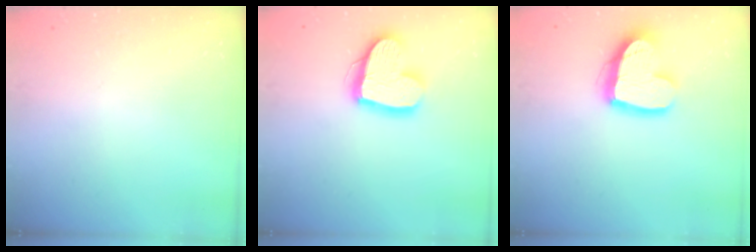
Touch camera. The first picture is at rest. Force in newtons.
{"total": 16.0, "press": 16.0, "slide": 1.5}
{"total": 14.9, "press": 14.8, "slide": 1.4}